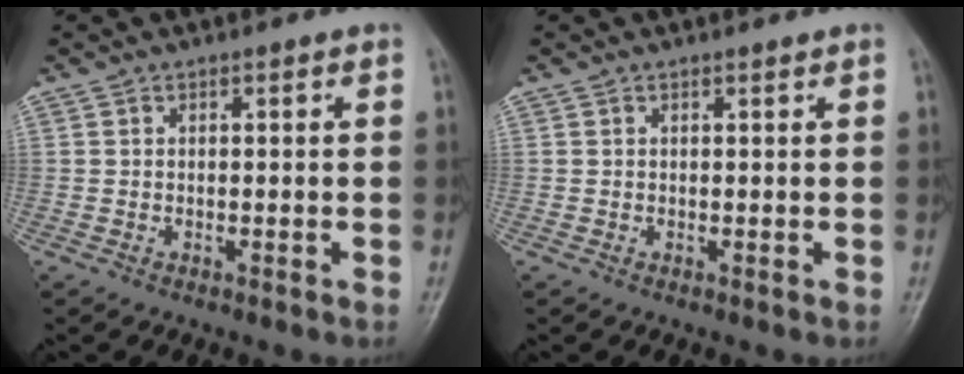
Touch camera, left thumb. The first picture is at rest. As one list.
[{"total": 0.0}]